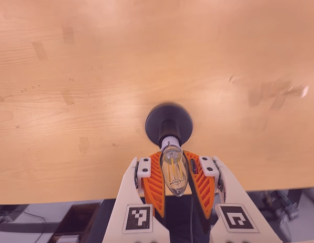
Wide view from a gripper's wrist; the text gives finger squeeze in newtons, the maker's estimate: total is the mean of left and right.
{"total": 19.2, "left": 17.3, "right": 21.2}